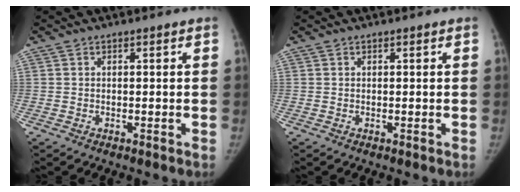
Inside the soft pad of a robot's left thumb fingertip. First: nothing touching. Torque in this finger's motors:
{"motor_torque": [0.02, 0.02, 0.00, 0.00, 0.00]}